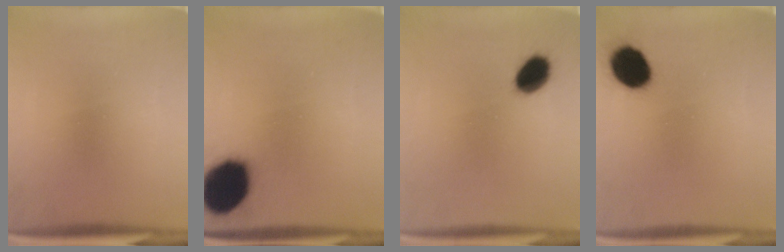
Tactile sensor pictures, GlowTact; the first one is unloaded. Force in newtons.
{"total": 17.4}
{"total": 7.0}
{"total": 10.3}